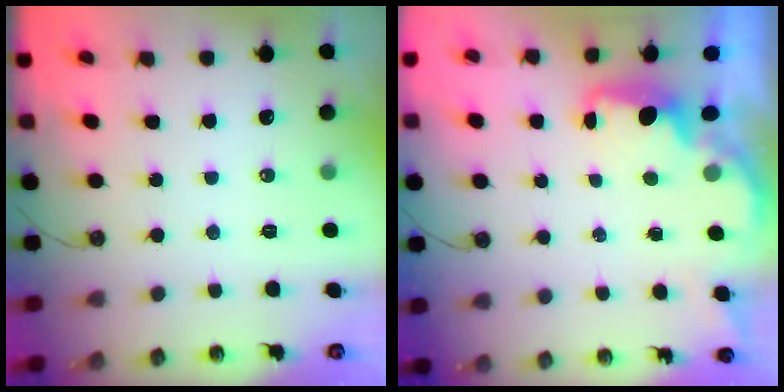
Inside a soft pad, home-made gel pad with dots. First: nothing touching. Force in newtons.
{"total": 1.6, "press": 1.4, "slide": 0.7}